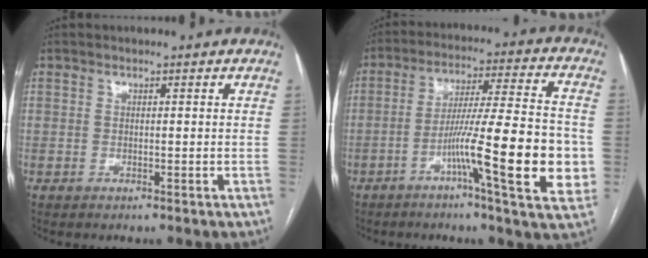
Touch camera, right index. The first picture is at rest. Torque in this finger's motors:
{"motor_torque": [1.18, -0.96, 0.51, 0.21]}